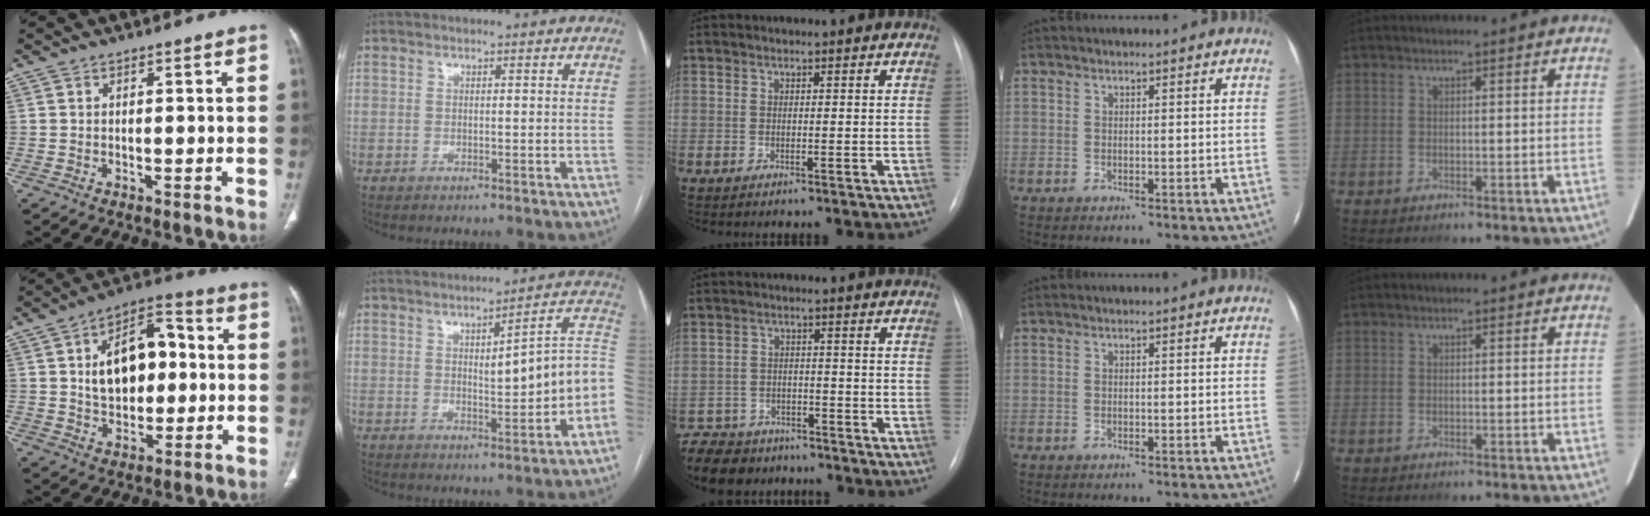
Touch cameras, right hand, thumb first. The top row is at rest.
{"thumb": {"total": 15.2, "force": [1.6, 9.4, 11.8], "torque": [-0.152, 0.025, 0.023]}, "index": {"total": 11.0, "force": [-1.3, 1.8, 10.8], "torque": [-0.127, 0.028, -0.013]}, "middle": {"total": 11.5, "force": [-9.4, 6.0, 3.0], "torque": [-0.065, 0.003, -0.137]}}